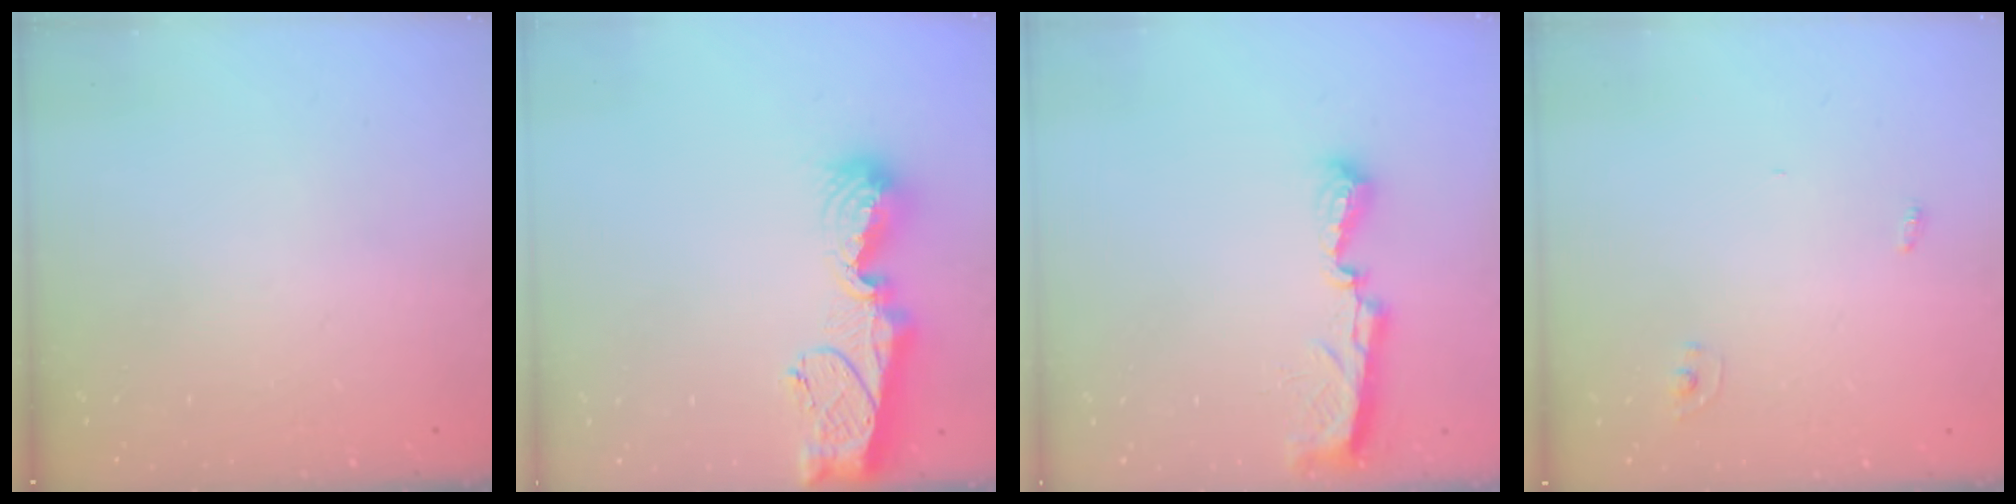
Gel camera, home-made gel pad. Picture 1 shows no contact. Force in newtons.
{"total": 11.5, "press": 11.4, "slide": 1.4}
{"total": 7.9, "press": 7.8, "slide": 0.4}
{"total": 2.4, "press": 2.4, "slide": 0.2}